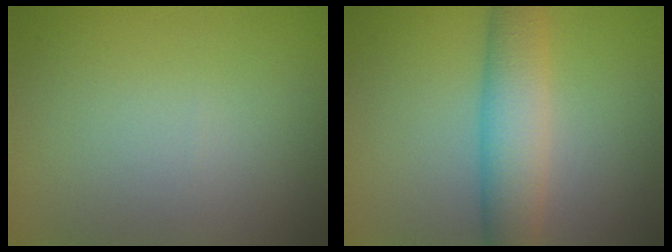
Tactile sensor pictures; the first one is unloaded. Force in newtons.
{"total": 5.5, "press": 5.5, "slide": 0.2}